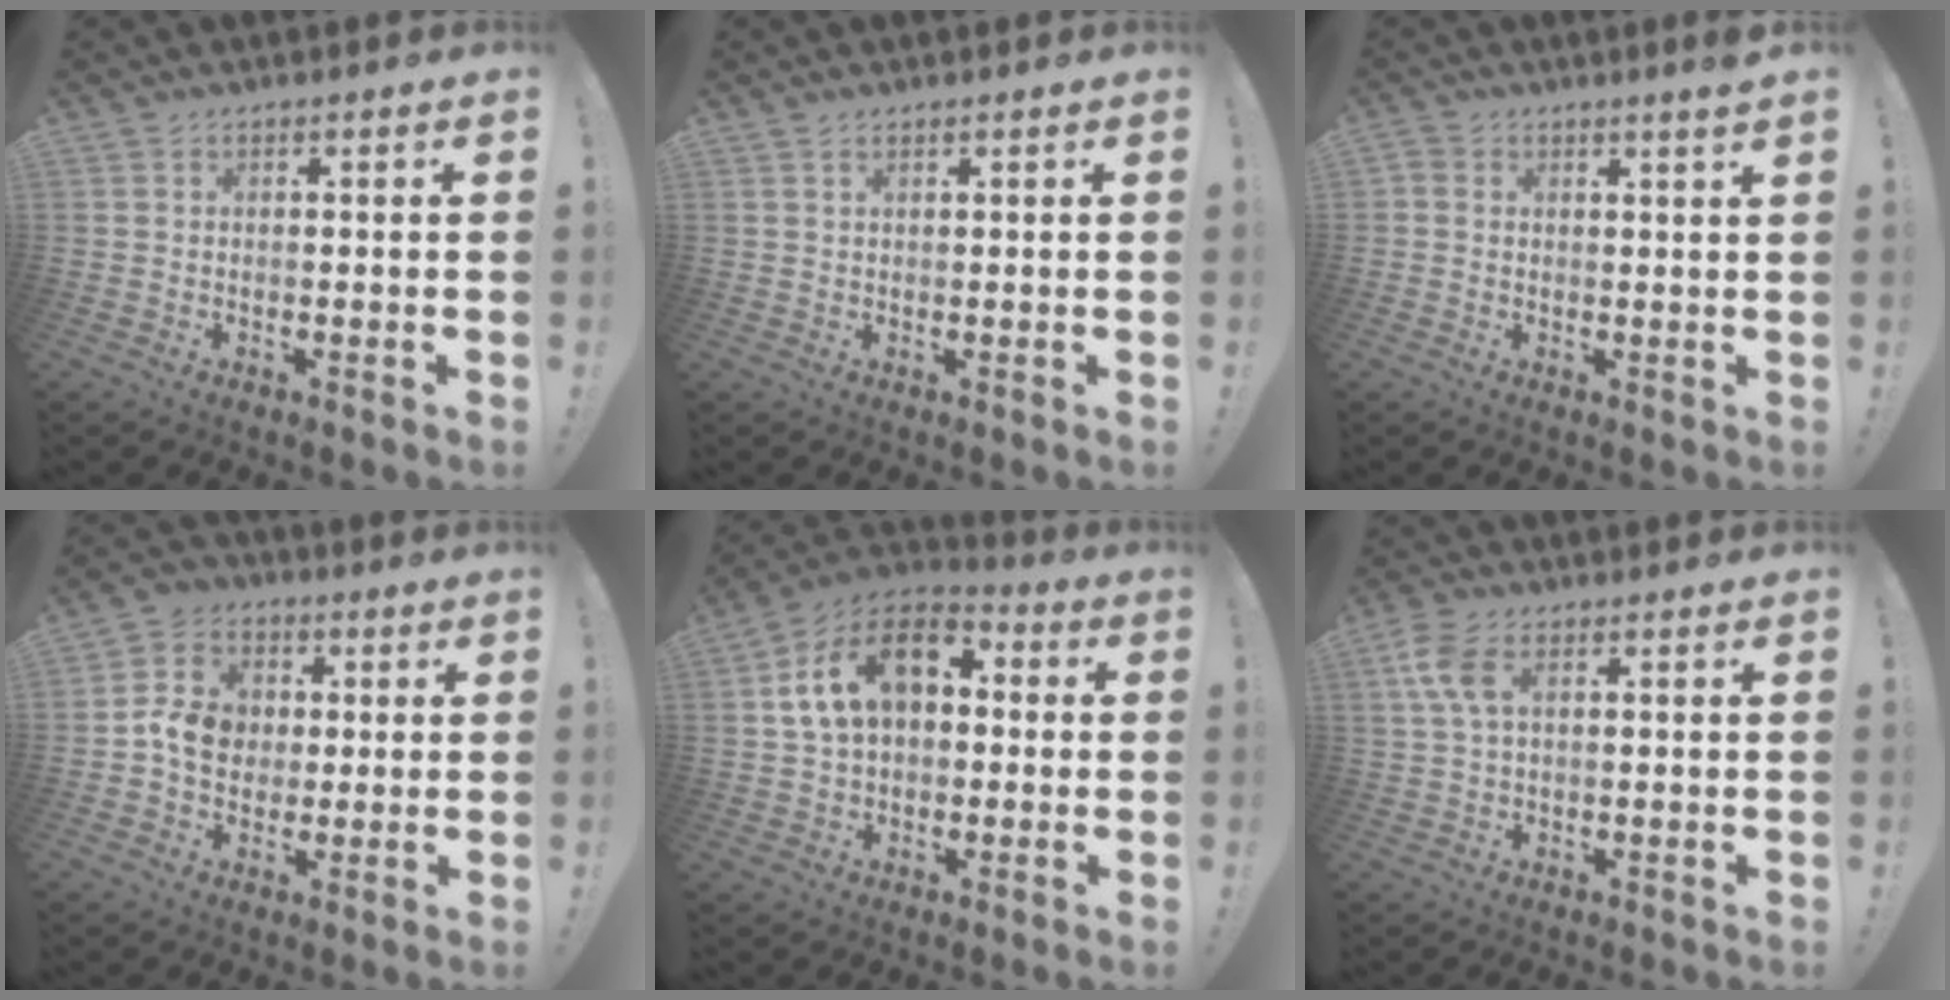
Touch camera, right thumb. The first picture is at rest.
{"total": 0.9, "force": [0.7, 0.3, 0.4], "torque": [-0.006, 0.000, 0.013]}
{"total": 2.1, "force": [1.7, 0.1, 1.2], "torque": [-0.019, -0.013, 0.029]}
{"total": 9.8, "force": [0.4, 8.5, 4.8], "torque": [-0.069, 0.019, 0.016]}
{"total": 15.8, "force": [4.1, 10.2, 11.3], "torque": [-0.191, 0.012, 0.075]}
{"total": 6.7, "force": [1.9, 3.1, 5.6], "torque": [-0.122, 0.003, 0.036]}